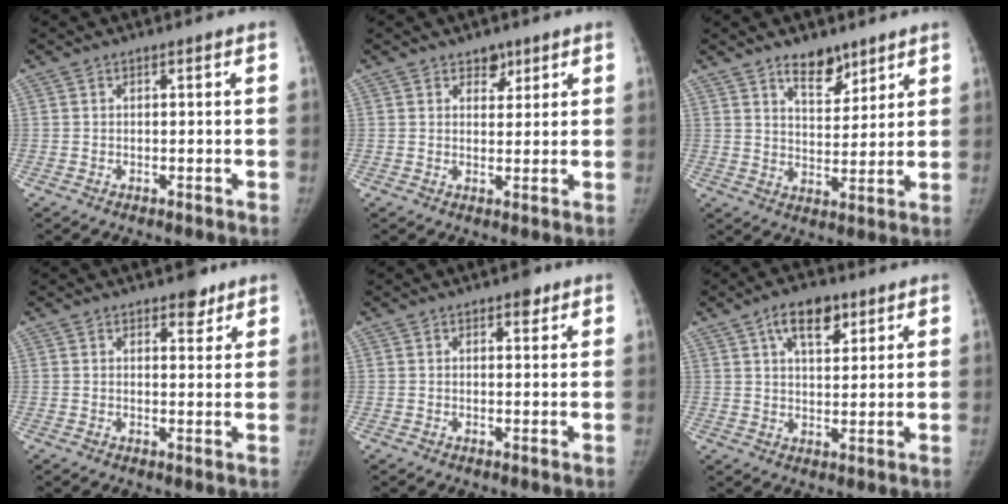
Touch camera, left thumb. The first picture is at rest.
{"total": 3.0, "force": [2.1, 1.9, 1.1], "torque": [0.006, -0.013, 0.031]}
{"total": 7.3, "force": [5.3, 3.6, 3.6], "torque": [-0.029, -0.039, 0.090]}
{"total": 3.6, "force": [2.6, 1.9, 1.7], "torque": [0.000, -0.015, 0.035]}
{"total": 2.3, "force": [1.5, 1.2, 1.3], "torque": [-0.006, -0.006, 0.018]}
{"total": 8.3, "force": [4.5, 4.2, 5.5], "torque": [-0.067, -0.018, 0.072]}